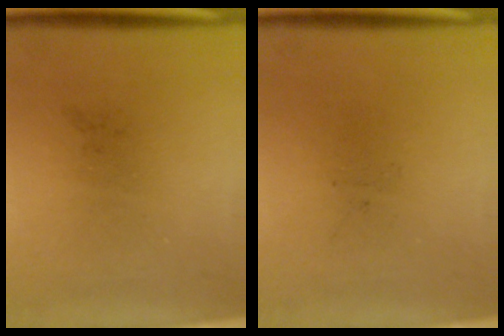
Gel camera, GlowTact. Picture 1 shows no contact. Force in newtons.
{"total": 0.0}